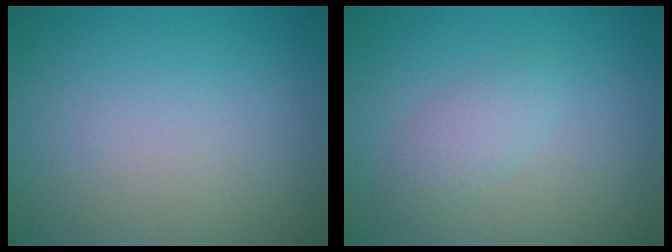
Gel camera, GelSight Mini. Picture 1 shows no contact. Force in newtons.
{"total": 1.9, "press": 1.9, "slide": 0.1}